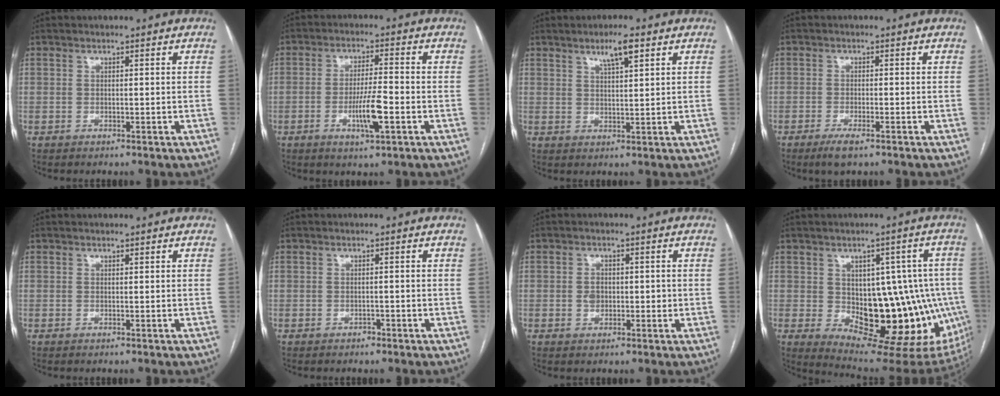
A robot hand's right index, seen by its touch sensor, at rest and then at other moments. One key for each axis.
{"total": 6.8, "fx": -2.3, "fy": 0.7, "fz": 6.3, "tx": -0.117, "ty": -0.006, "tz": -0.039}
{"total": 4.5, "fx": 2.8, "fy": 0.6, "fz": 3.6, "tx": -0.061, "ty": 0.000, "tz": 0.047}
{"total": 3.1, "fx": -2.0, "fy": 0.5, "fz": 2.3, "tx": -0.042, "ty": -0.004, "tz": -0.035}
{"total": 0.0}
{"total": 0.7, "fx": -0.5, "fy": 0.5, "fz": 0.2, "tx": -0.001, "ty": 0.003, "tz": -0.007}
{"total": 2.6, "fx": -0.1, "fy": 2.1, "fz": 1.6, "tx": -0.024, "ty": 0.005, "tz": 0.000}
{"total": 20.5, "fx": -2.7, "fy": 10.1, "fz": 17.6, "tx": -0.172, "ty": 0.020, "tz": -0.007}